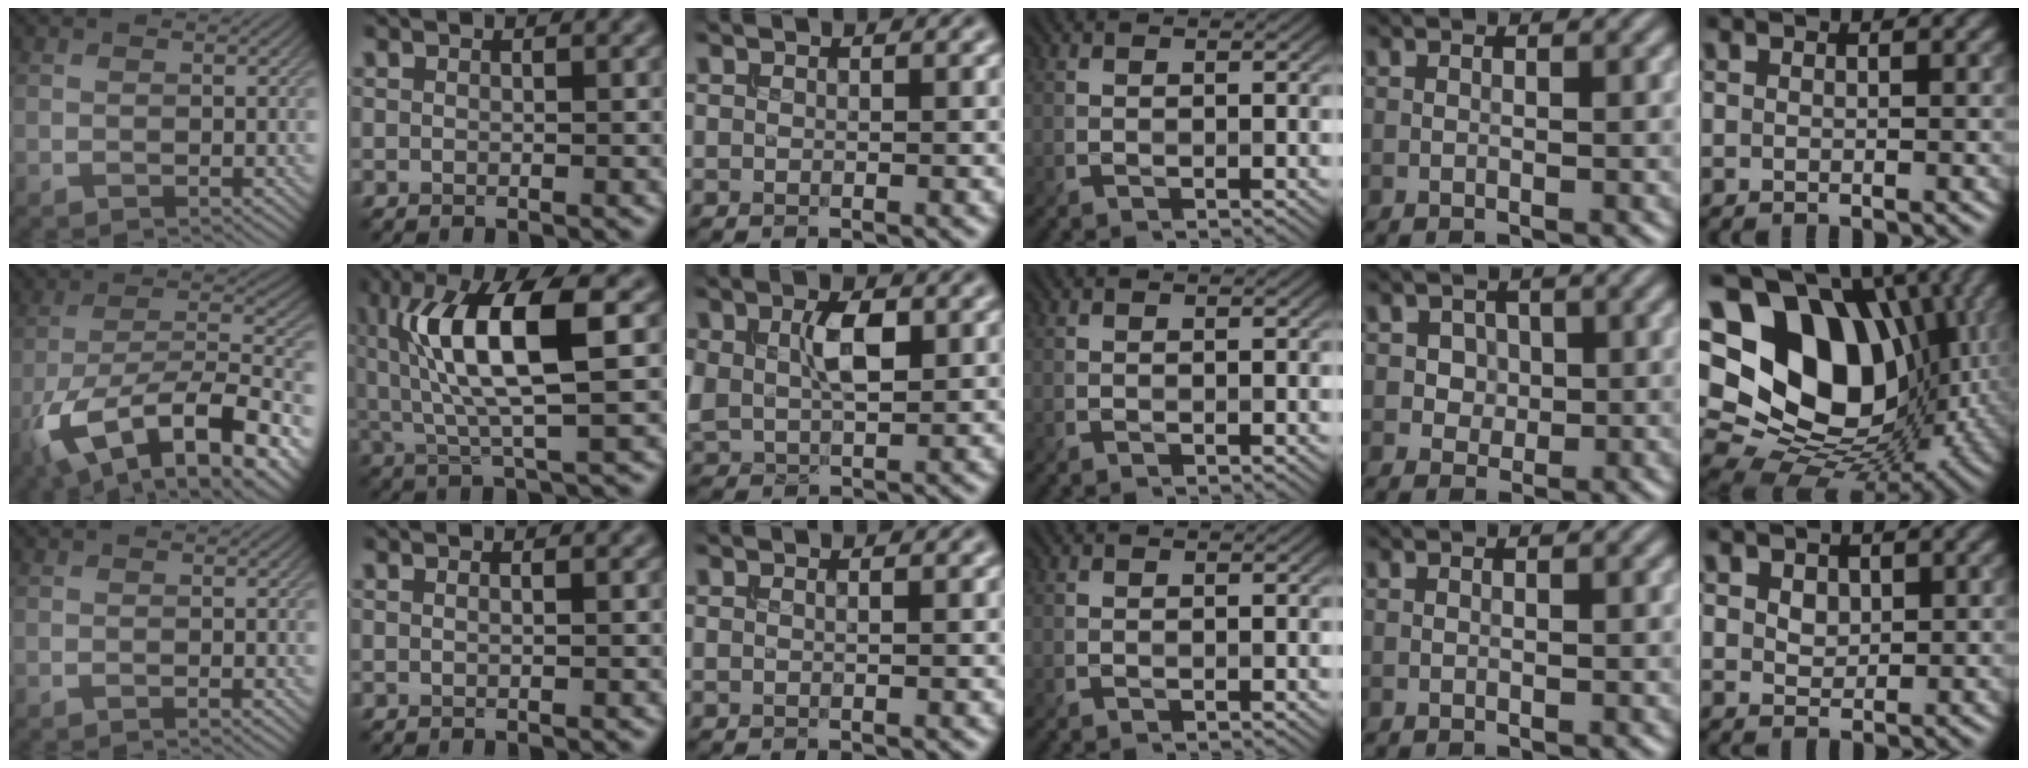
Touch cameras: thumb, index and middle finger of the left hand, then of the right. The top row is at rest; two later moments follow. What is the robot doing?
{"motion": "insert", "object": "drawer"}